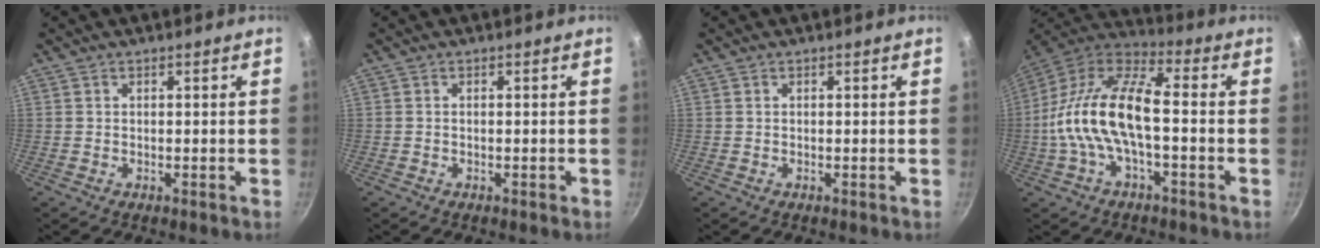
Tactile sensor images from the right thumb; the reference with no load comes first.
{"total": 0.6, "force": [-0.3, 0.3, 0.4], "torque": [-0.008, 0.005, -0.006]}
{"total": 0.0}
{"total": 17.6, "force": [-2.2, 7.8, 15.7], "torque": [-0.299, 0.043, -0.058]}